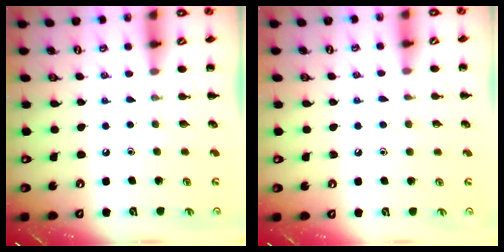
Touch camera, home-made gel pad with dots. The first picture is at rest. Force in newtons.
{"total": 4.0, "press": 3.7, "slide": 1.4}